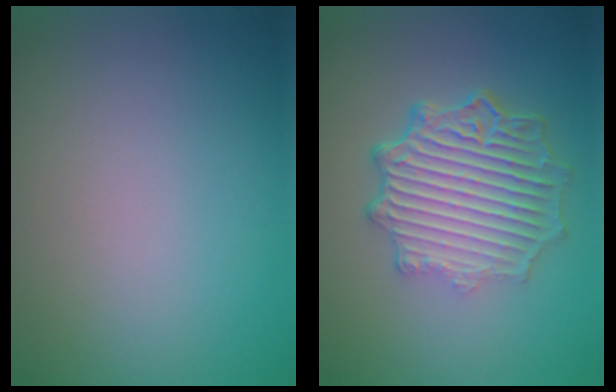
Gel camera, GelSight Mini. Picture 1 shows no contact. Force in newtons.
{"total": 6.9, "press": 5.2, "slide": 4.6}